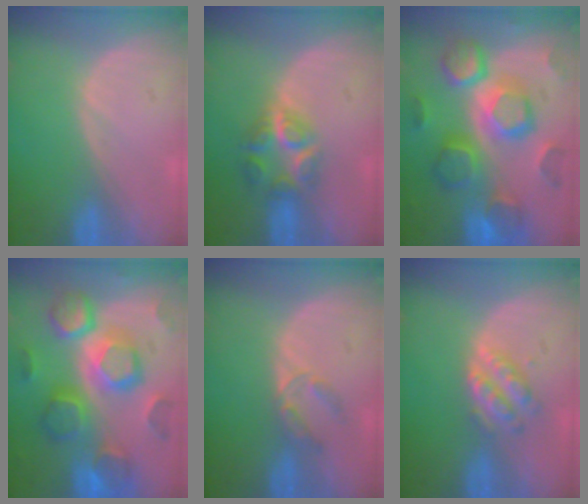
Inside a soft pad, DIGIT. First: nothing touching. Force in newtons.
{"total": 5.9, "press": 5.5, "slide": 2.2}
{"total": 12.4, "press": 12.4, "slide": 1.1}
{"total": 12.4, "press": 12.4, "slide": 1.1}
{"total": 2.9, "press": 2.7, "slide": 1.0}
{"total": 4.9, "press": 4.3, "slide": 2.3}